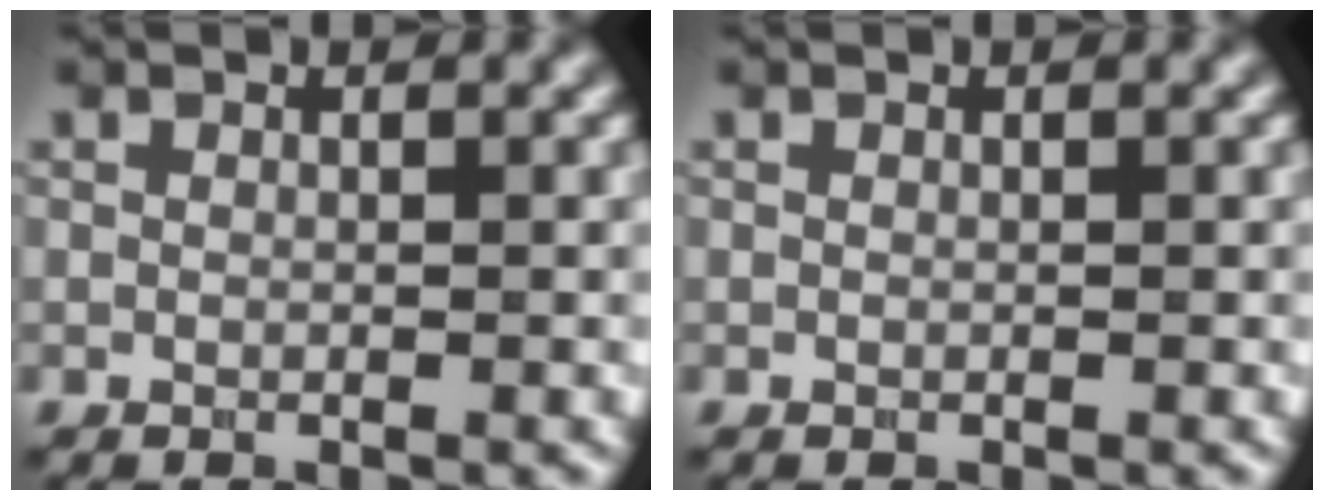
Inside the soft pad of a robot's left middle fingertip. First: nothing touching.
{"total": 0.0}